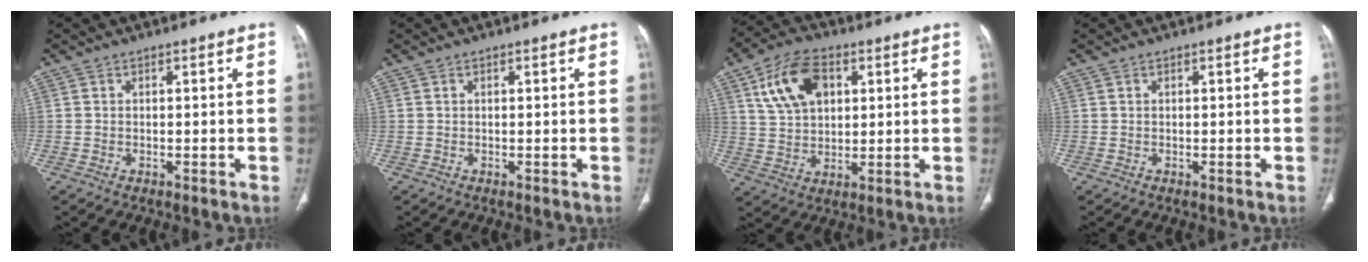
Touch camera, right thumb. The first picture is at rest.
{"total": 0.0}
{"total": 12.1, "force": [4.5, 7.7, 8.3], "torque": [-0.136, 0.000, 0.083]}
{"total": 0.0}